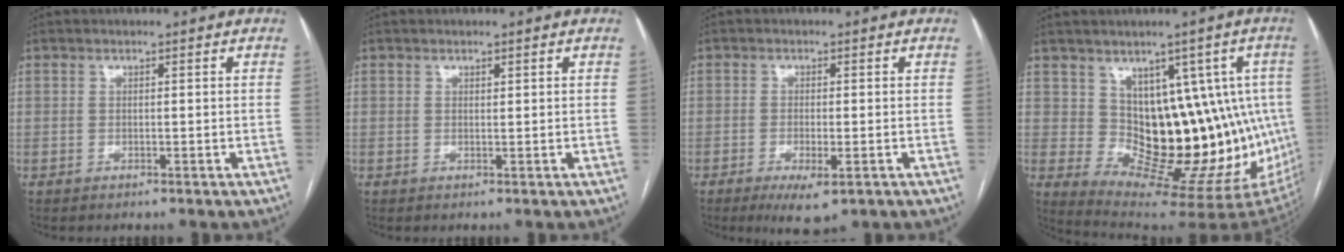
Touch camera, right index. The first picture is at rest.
{"total": 0.5, "force": [0.4, 0.2, 0.4], "torque": [-0.005, -0.002, 0.006]}
{"total": 5.0, "force": [-2.5, 1.4, 4.1], "torque": [-0.065, -0.010, -0.033]}
{"total": 14.6, "force": [1.9, 7.6, 12.3], "torque": [-0.138, 0.015, 0.048]}